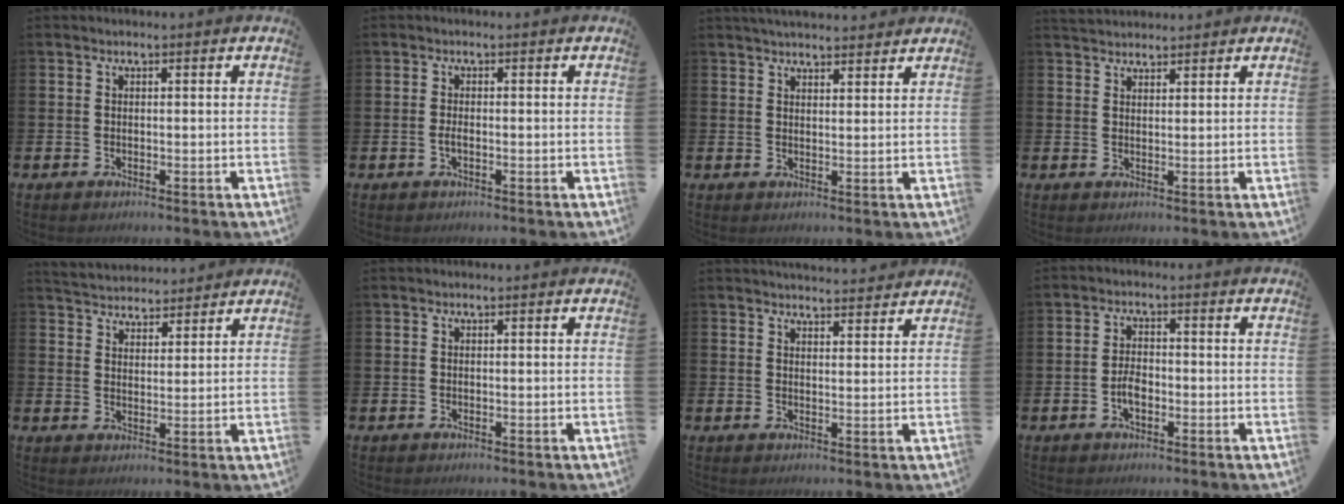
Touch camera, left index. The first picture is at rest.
{"total": 1.1, "force": [-0.4, 0.4, 1.0], "torque": [-0.022, 0.001, -0.006]}
{"total": 3.3, "force": [3.3, 0.4, 0.4], "torque": [-0.012, -0.014, 0.060]}
{"total": 2.6, "force": [2.5, 0.6, 0.0], "torque": [0.004, -0.011, 0.045]}
{"total": 4.4, "force": [4.3, 0.9, -0.3], "torque": [-0.017, -0.022, 0.080]}
{"total": 0.0}
{"total": 3.4, "force": [3.4, 0.2, 0.1], "torque": [-0.008, -0.020, 0.061]}
{"total": 2.8, "force": [-0.9, 1.5, 2.2], "torque": [-0.036, 0.003, -0.019]}